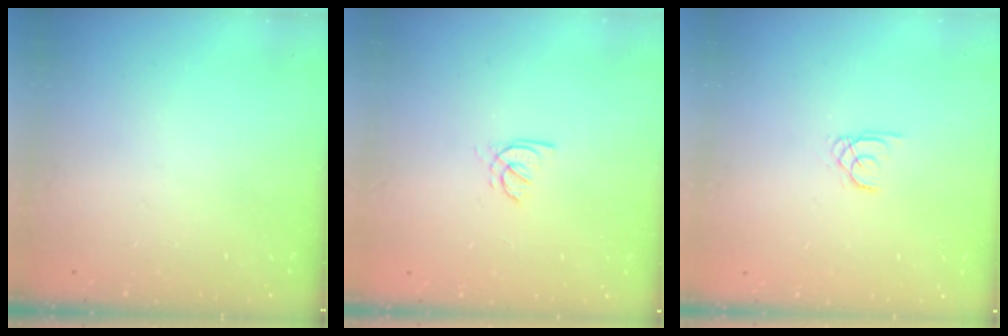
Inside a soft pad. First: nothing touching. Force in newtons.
{"total": 1.4, "press": 1.3, "slide": 0.4}
{"total": 1.3, "press": 1.3, "slide": 0.1}